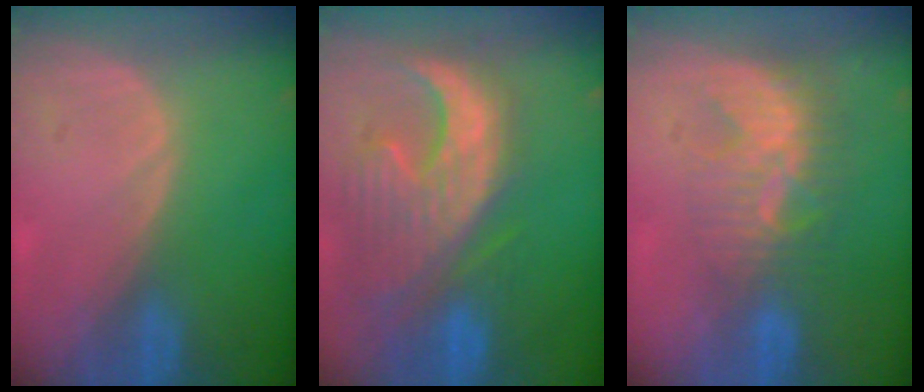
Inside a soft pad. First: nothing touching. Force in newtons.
{"total": 13.2, "press": 11.3, "slide": 6.8}
{"total": 8.8, "press": 7.6, "slide": 4.4}